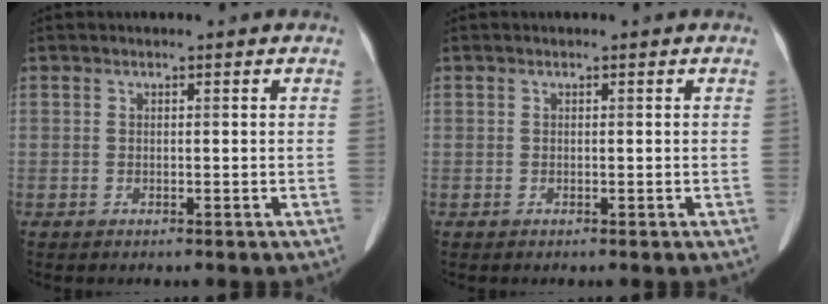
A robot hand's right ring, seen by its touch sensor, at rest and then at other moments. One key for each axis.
{"total": 0.0}